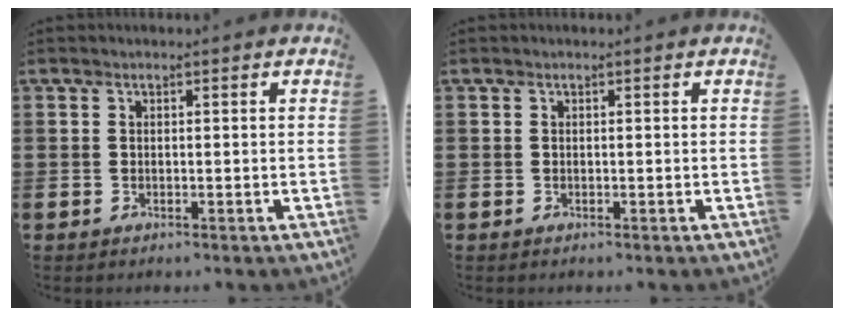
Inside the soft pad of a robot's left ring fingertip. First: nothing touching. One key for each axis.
{"total": 0.0}